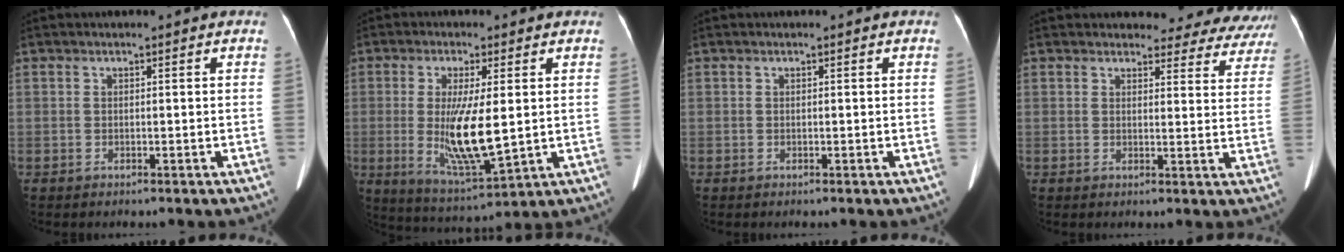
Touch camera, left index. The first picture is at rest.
{"total": 10.1, "force": [-0.5, 1.9, 9.9], "torque": [-0.192, -0.043, -0.003]}
{"total": 0.0}
{"total": 14.3, "force": [13.7, 3.9, 1.6], "torque": [0.029, -0.065, 0.118]}